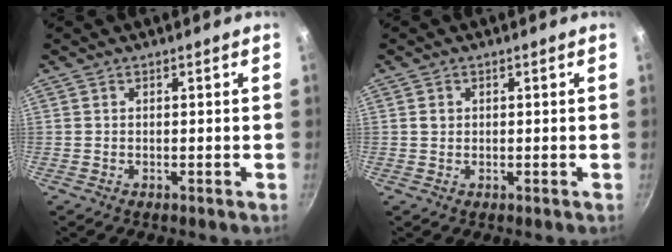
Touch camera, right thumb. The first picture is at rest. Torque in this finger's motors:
{"motor_torque": [0.44, 0.72, 0.15, -0.05, 0.02]}